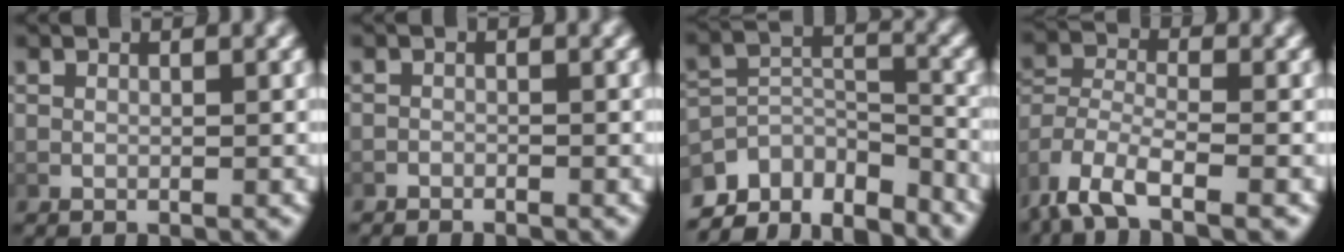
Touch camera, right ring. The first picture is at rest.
{"total": 1.0, "force": [-1.0, -0.1, -0.1], "torque": [0.000, -0.005, -0.016]}
{"total": 12.5, "force": [-8.7, 7.3, 5.3], "torque": [-0.099, -0.061, -0.125]}
{"total": 5.0, "force": [-2.5, 2.9, 3.2], "torque": [-0.084, -0.031, -0.032]}